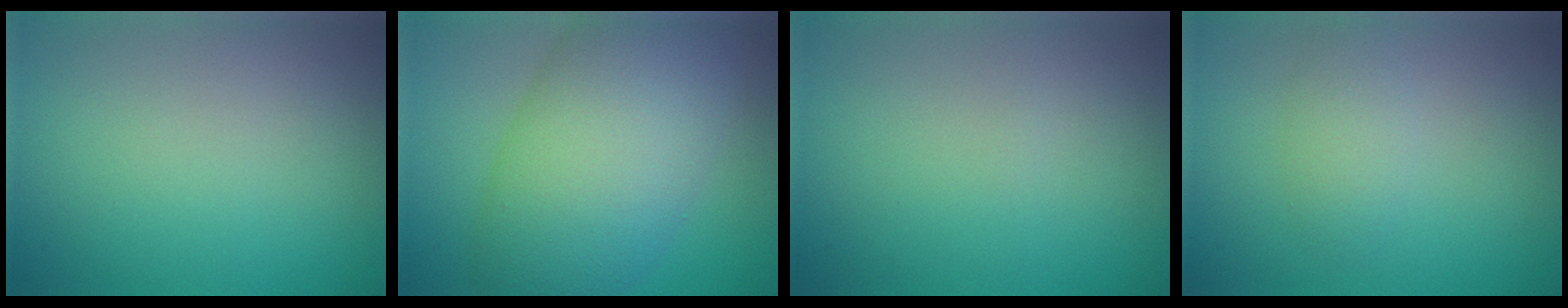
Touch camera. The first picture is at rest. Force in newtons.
{"total": 11.6, "press": 11.6, "slide": 0.4}
{"total": 0.0}
{"total": 3.4, "press": 3.4, "slide": 0.1}